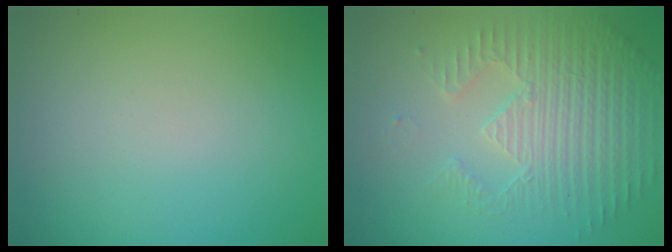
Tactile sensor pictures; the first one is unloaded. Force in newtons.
{"total": 3.9, "press": 3.8, "slide": 0.8}